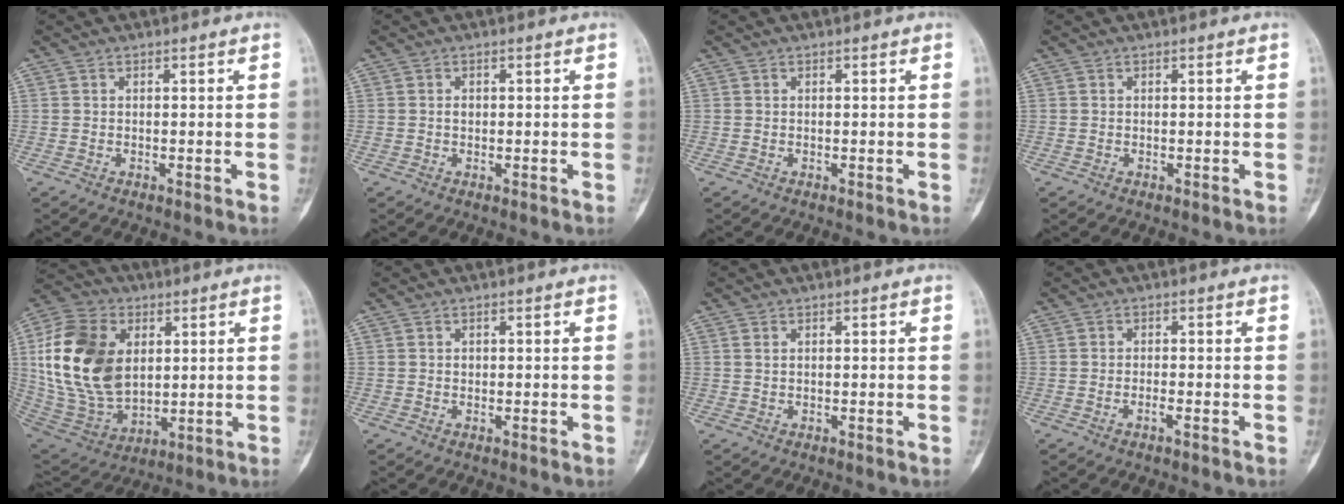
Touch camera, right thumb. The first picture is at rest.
{"total": 0.9, "force": [0.1, 0.7, 0.6], "torque": [-0.008, 0.003, 0.001]}
{"total": 0.0}
{"total": 0.0}
{"total": 21.9, "force": [4.0, 14.9, 15.6], "torque": [-0.300, -0.012, 0.085]}
{"total": 0.5, "force": [0.1, 0.5, 0.2], "torque": [0.001, 0.003, 0.002]}
{"total": 0.6, "force": [0.3, 0.4, 0.4], "torque": [-0.010, 0.006, 0.007]}
{"total": 1.4, "force": [-0.8, 0.3, 1.1], "torque": [-0.025, 0.006, -0.014]}